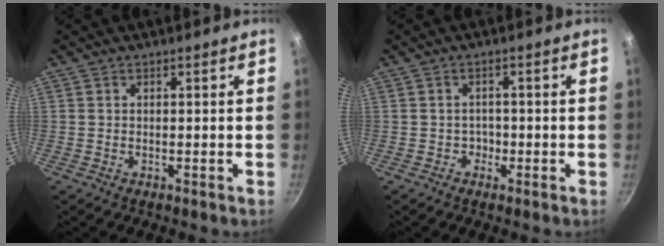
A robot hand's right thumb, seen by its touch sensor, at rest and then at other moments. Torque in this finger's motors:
{"motor_torque": [0.49, 0.39, -0.22, -0.25, -0.02]}